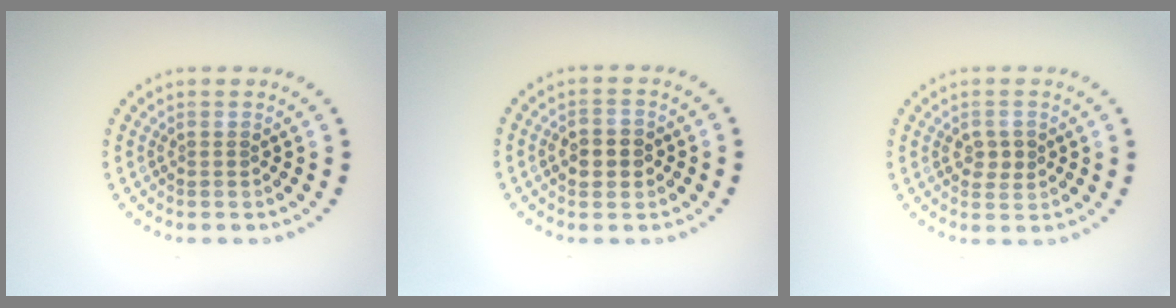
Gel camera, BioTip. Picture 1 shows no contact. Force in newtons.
{"total": 2.7, "press": 2.7, "slide": 0.5}
{"total": 1.9, "press": 1.9, "slide": 0.2}